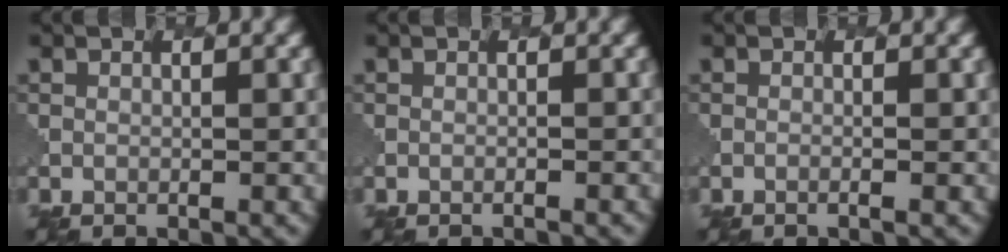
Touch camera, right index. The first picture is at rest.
{"total": 0.6, "force": [-0.5, 0.1, 0.2], "torque": [0.002, -0.002, -0.016]}
{"total": 0.7, "force": [-0.3, 0.2, 0.6], "torque": [-0.006, -0.001, -0.010]}